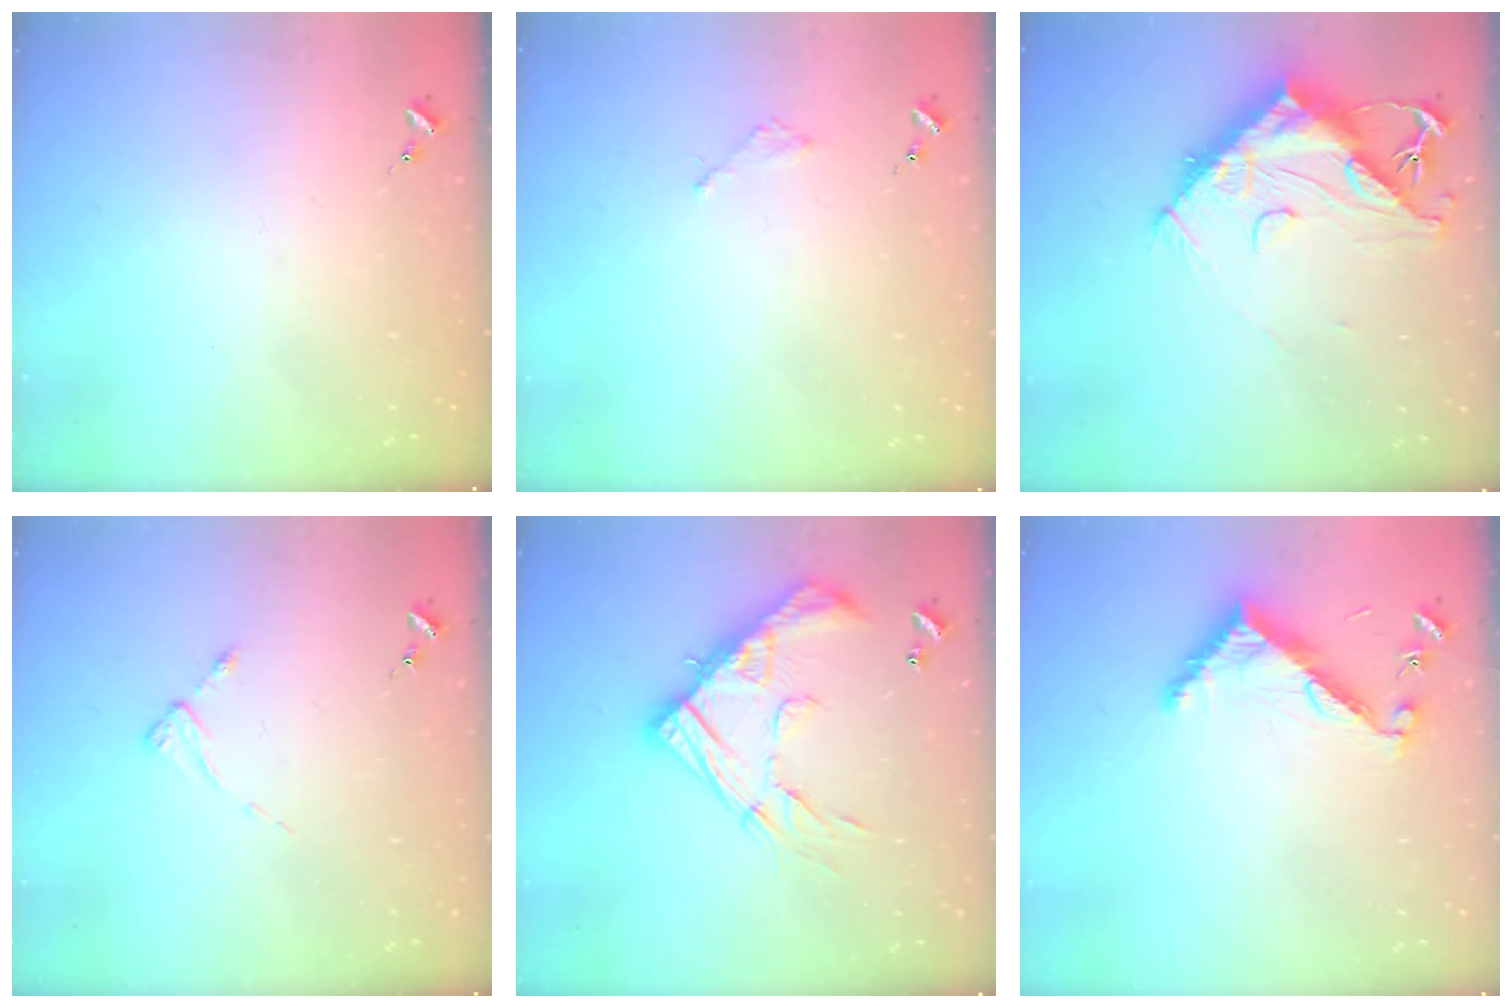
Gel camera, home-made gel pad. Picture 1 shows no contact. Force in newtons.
{"total": 2.0, "press": 2.0, "slide": 0.3}
{"total": 15.7, "press": 15.6, "slide": 1.4}
{"total": 2.4, "press": 2.4, "slide": 0.3}
{"total": 20.3, "press": 20.3, "slide": 1.7}
{"total": 8.0, "press": 7.9, "slide": 0.4}